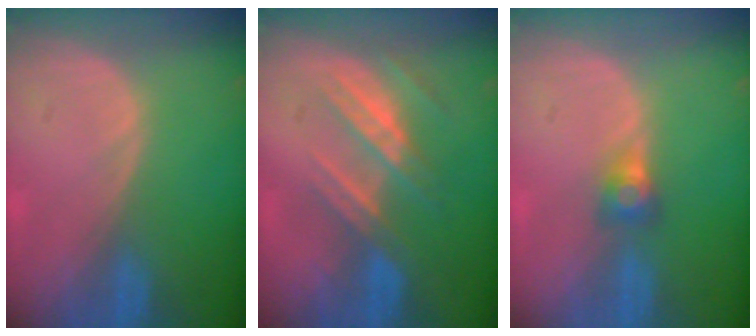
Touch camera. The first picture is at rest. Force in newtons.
{"total": 7.2, "press": 6.7, "slide": 2.7}
{"total": 2.7, "press": 2.5, "slide": 1.0}